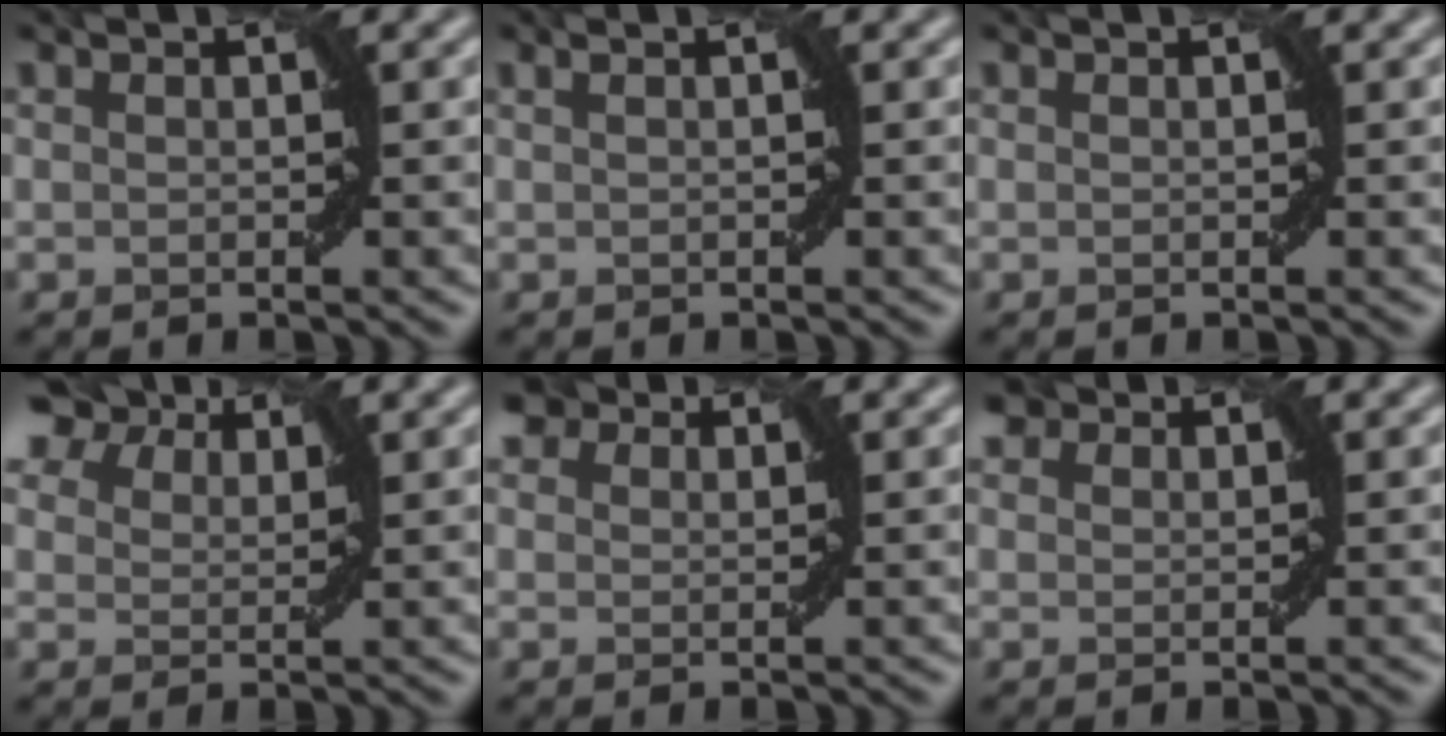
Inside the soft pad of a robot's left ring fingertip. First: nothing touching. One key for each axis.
{"total": 0.9, "fx": 0.3, "fy": 0.2, "fz": 0.8, "tx": -0.015, "ty": 0.005, "tz": 0.004}
{"total": 0.0}
{"total": 7.2, "fx": 5.8, "fy": 3.3, "fz": 2.8, "tx": -0.073, "ty": 0.006, "tz": 0.099}
{"total": 3.3, "fx": 2.6, "fy": 1.5, "fz": 1.2, "tx": -0.027, "ty": 0.005, "tz": 0.046}
{"total": 1.8, "fx": 1.6, "fy": 0.8, "fz": 0.4, "tx": -0.008, "ty": 0.005, "tz": 0.030}